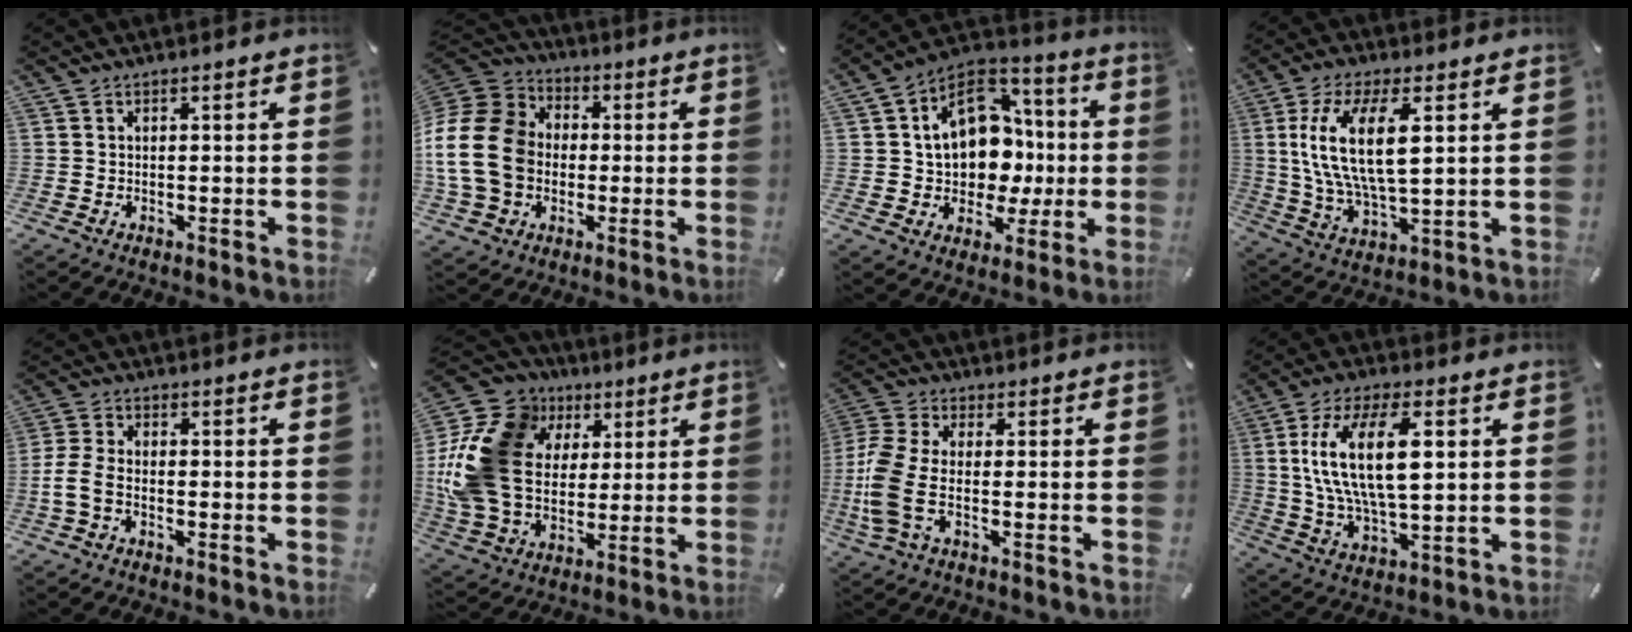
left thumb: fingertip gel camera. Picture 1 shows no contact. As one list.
[{"total": 19.9, "force": [-2.5, 16.5, 10.9], "torque": [-0.232, 0.029, -0.050]}, {"total": 17.0, "force": [1.4, 13.6, 10.1], "torque": [-0.171, -0.003, 0.034]}, {"total": 14.3, "force": [3.9, 6.1, 12.4], "torque": [-0.269, -0.010, 0.065]}, {"total": 5.0, "force": [-2.2, 2.6, 3.6], "torque": [-0.092, 0.001, -0.047]}, {"total": 19.3, "force": [2.6, 16.4, 9.8], "torque": [-0.196, -0.001, 0.052]}, {"total": 10.0, "force": [-1.8, 5.0, 8.4], "torque": [-0.205, -0.015, -0.033]}, {"total": 16.2, "force": [3.8, 7.1, 14.1], "torque": [-0.288, -0.004, 0.057]}]